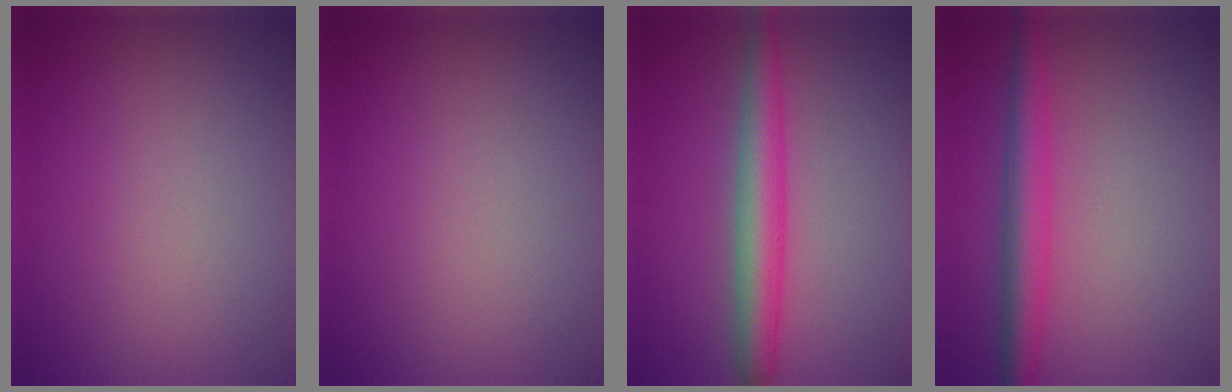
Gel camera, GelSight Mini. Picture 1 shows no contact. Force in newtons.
{"total": 0.0}
{"total": 4.3, "press": 4.3, "slide": 0.0}
{"total": 3.9, "press": 3.9, "slide": 0.1}